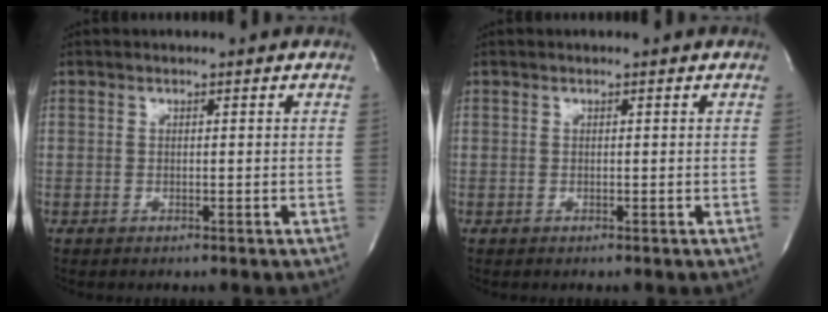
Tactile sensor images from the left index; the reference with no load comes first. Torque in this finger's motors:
{"motor_torque": [0.00, 0.00, 0.00, -0.01]}